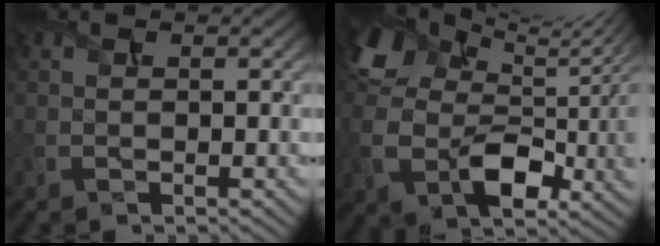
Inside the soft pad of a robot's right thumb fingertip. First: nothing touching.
{"total": 13.1, "force": [2.9, 8.8, 9.3], "torque": [-0.209, -0.029, 0.061]}